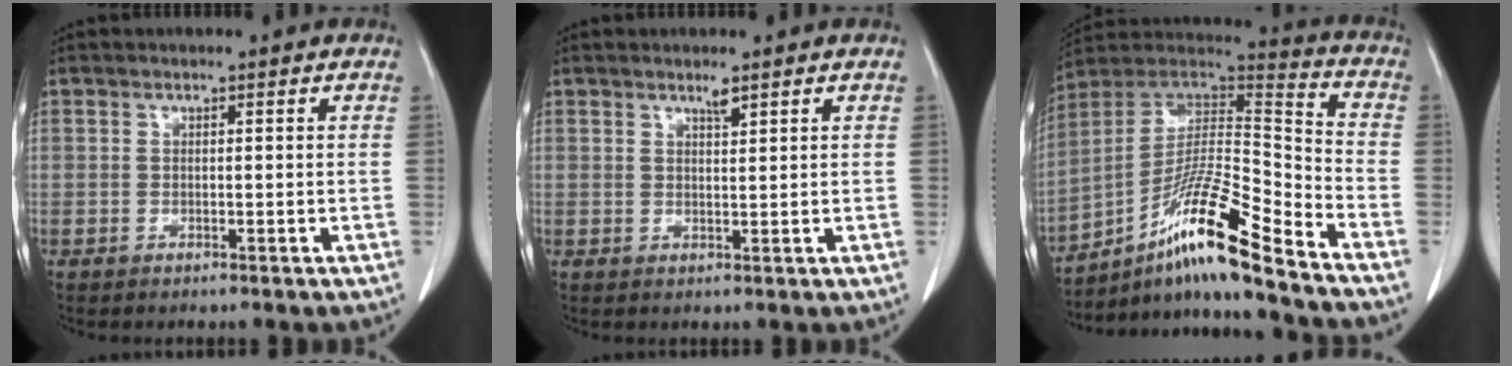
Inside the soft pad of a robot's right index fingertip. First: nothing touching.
{"total": 1.4, "force": [1.1, 0.1, 0.8], "torque": [-0.018, -0.002, 0.021]}
{"total": 17.4, "force": [-11.4, 0.7, 13.1], "torque": [-0.242, 0.012, -0.195]}